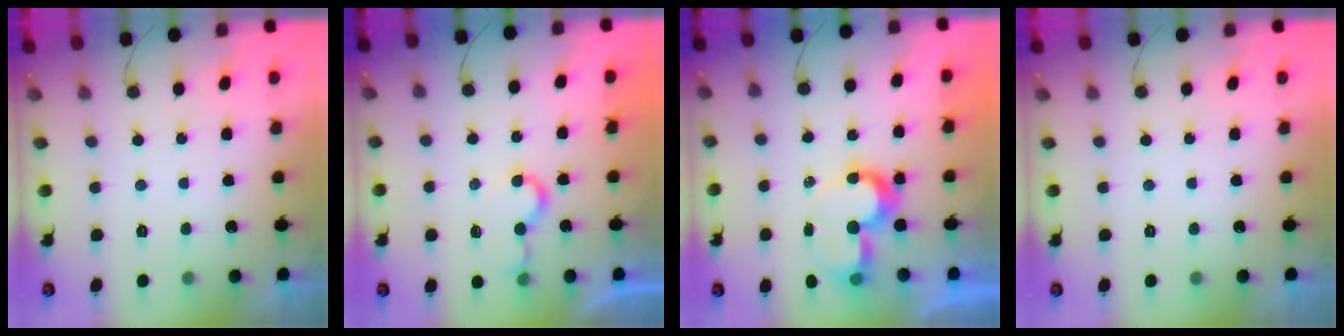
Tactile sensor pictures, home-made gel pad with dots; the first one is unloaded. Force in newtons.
{"total": 5.1, "press": 5.1, "slide": 0.4}
{"total": 10.3, "press": 10.3, "slide": 0.6}
{"total": 0.0}